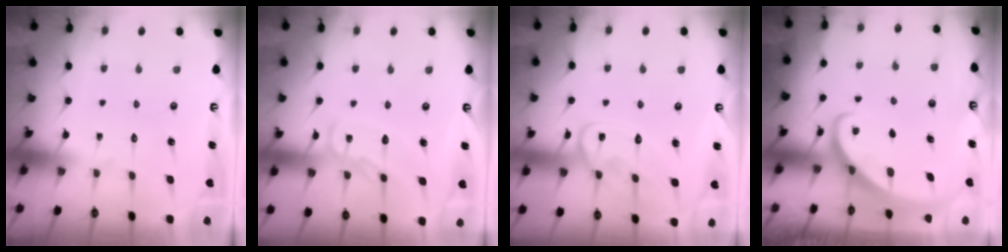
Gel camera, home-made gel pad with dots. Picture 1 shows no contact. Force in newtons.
{"total": 8.5, "press": 8.5, "slide": 0.7}
{"total": 11.3, "press": 11.2, "slide": 0.4}
{"total": 2.3, "press": 2.3, "slide": 0.3}